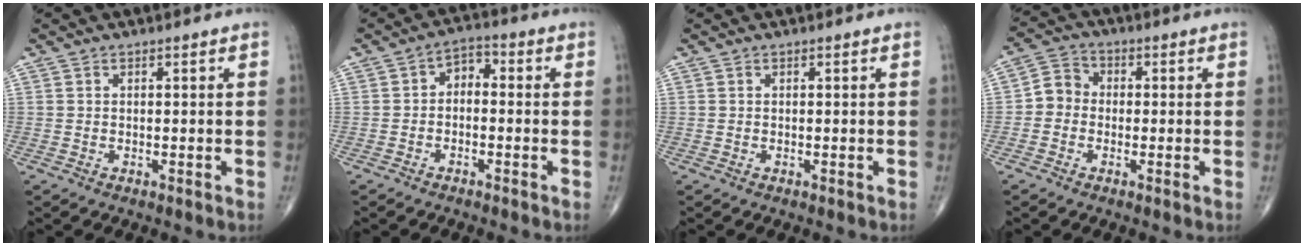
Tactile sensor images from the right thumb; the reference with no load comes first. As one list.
[{"total": 3.9, "force": [-0.5, 2.6, 2.9], "torque": [-0.031, 0.025, -0.021]}, {"total": 0.0}, {"total": 4.8, "force": [-0.9, 4.3, 2.0], "torque": [-0.016, 0.017, -0.032]}]